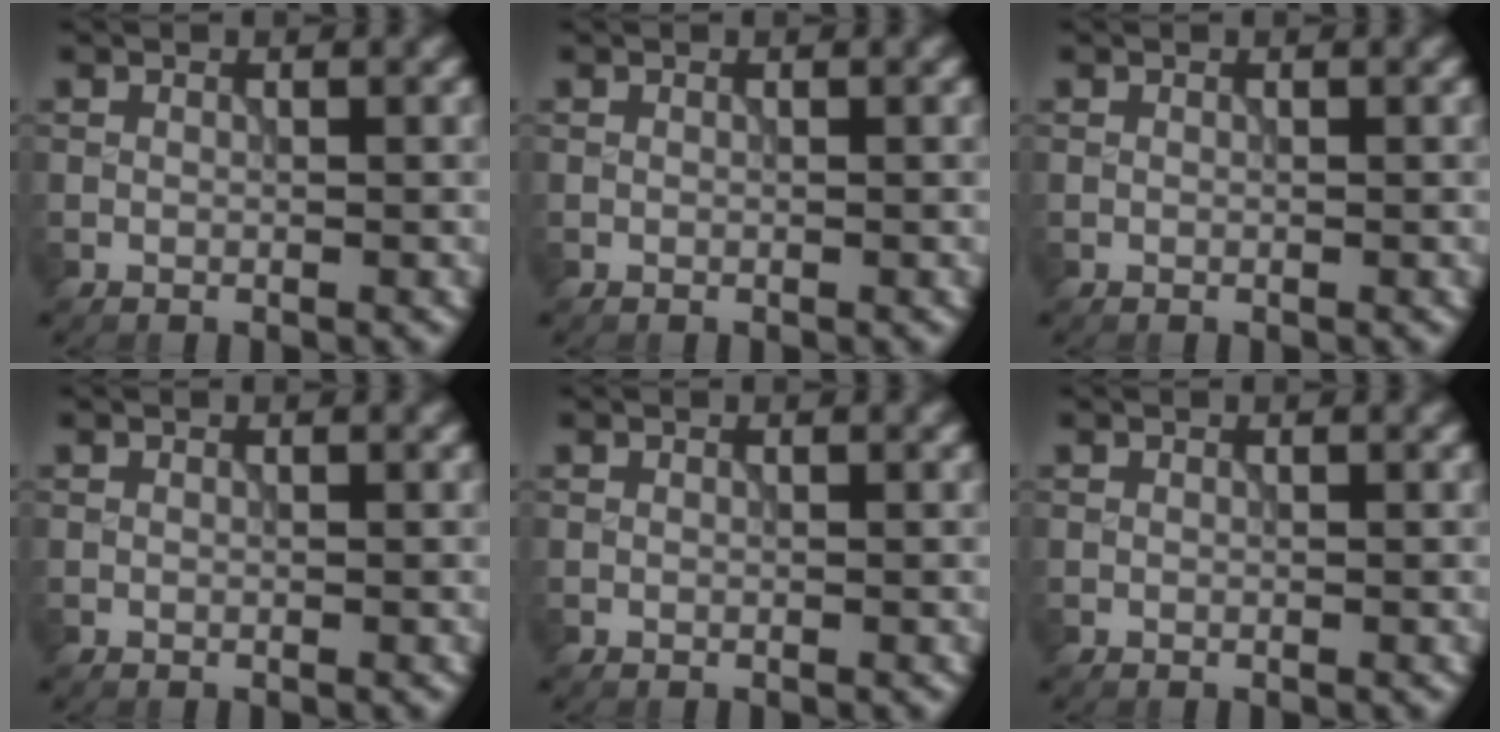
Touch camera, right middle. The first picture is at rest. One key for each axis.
{"total": 0.0}
{"total": 0.0}
{"total": 0.0}
{"total": 0.0}
{"total": 0.0}